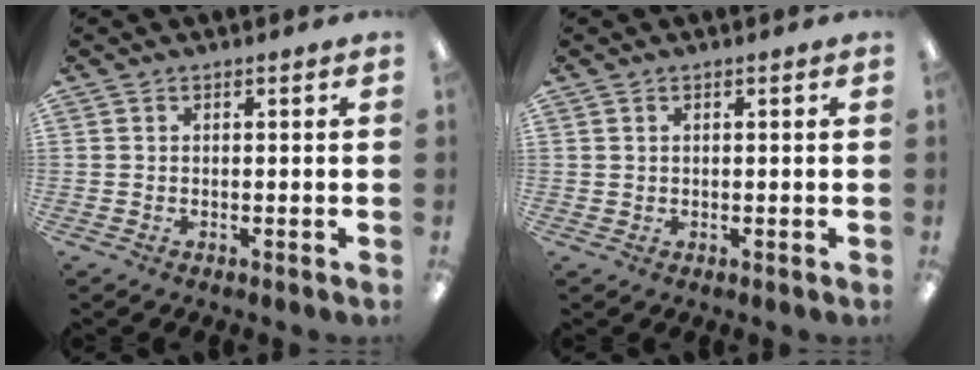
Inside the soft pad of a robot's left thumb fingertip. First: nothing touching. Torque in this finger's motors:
{"motor_torque": [0.02, 0.05, -0.24, 0.01, 0.00]}